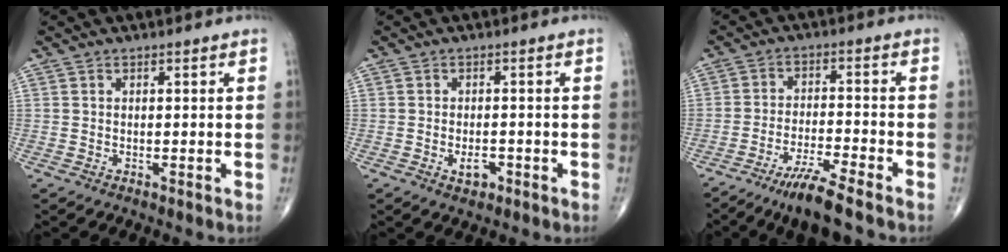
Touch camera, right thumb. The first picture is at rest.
{"total": 2.7, "force": [-1.1, 1.5, 1.9], "torque": [-0.027, 0.002, -0.014]}
{"total": 8.0, "force": [-6.0, 0.5, 5.3], "torque": [-0.103, 0.021, -0.109]}